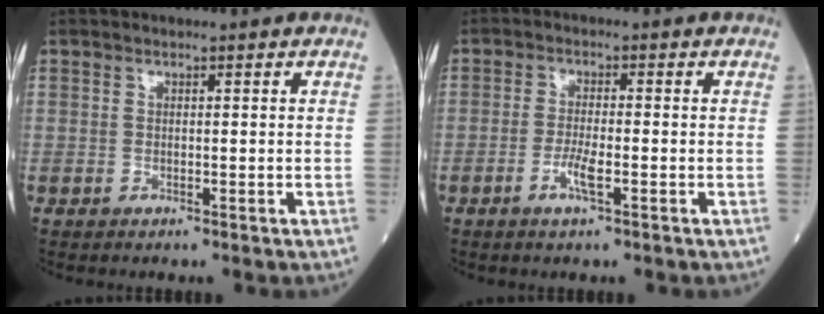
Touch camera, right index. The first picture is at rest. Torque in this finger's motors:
{"motor_torque": [-0.22, -0.02, 0.01, 0.00]}